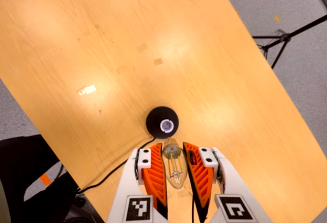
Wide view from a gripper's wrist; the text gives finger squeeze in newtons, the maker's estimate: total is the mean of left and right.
{"total": 23.1, "left": 24.0, "right": 22.2}